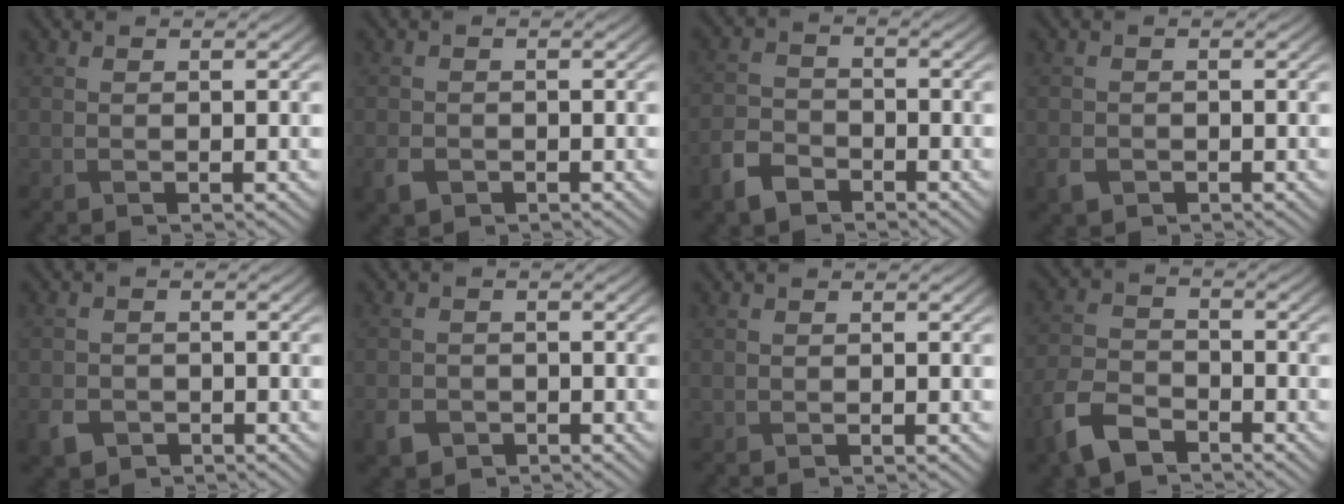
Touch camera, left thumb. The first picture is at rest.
{"total": 2.5, "force": [-1.3, 1.8, 1.1], "torque": [-0.030, -0.011, -0.031]}
{"total": 4.9, "force": [-3.4, 2.8, 2.1], "torque": [-0.053, -0.008, -0.080]}
{"total": 2.1, "force": [-1.1, 1.5, 0.9], "torque": [-0.024, -0.009, -0.025]}
{"total": 3.3, "force": [-1.8, 2.4, 1.3], "torque": [-0.037, -0.012, -0.039]}
{"total": 2.9, "force": [-1.6, 2.2, 1.1], "torque": [-0.031, -0.011, -0.036]}
{"total": 0.0}
{"total": 7.2, "force": [-4.9, 3.7, 3.7], "torque": [-0.090, -0.011, -0.111]}